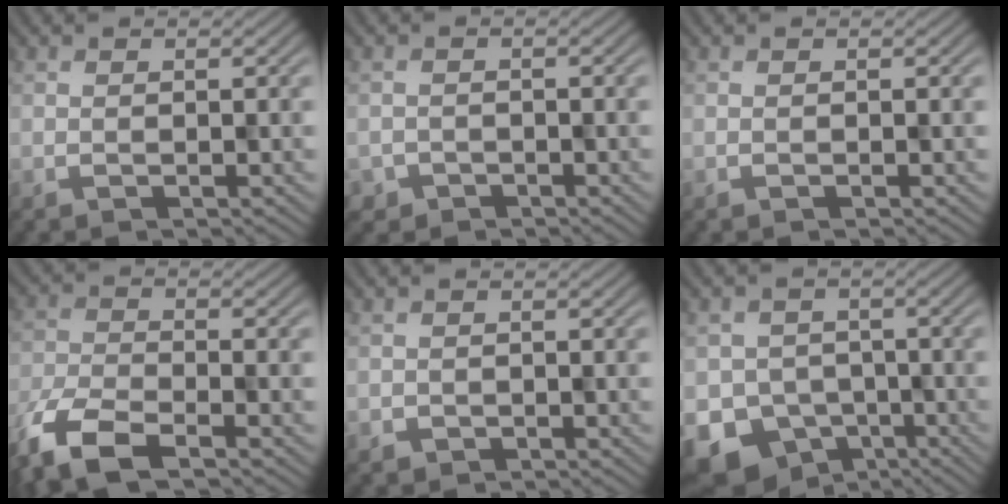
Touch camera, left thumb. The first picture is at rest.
{"total": 1.7, "force": [-1.1, 1.1, -0.5], "torque": [0.014, -0.004, -0.019]}
{"total": 0.0}
{"total": 7.8, "force": [-5.4, 3.1, 4.7], "torque": [-0.099, -0.019, -0.114]}
{"total": 1.1, "force": [-0.4, 1.0, -0.2], "torque": [0.003, -0.006, -0.005]}
{"total": 11.0, "force": [-6.1, 8.7, 2.7], "torque": [-0.074, -0.040, -0.094]}